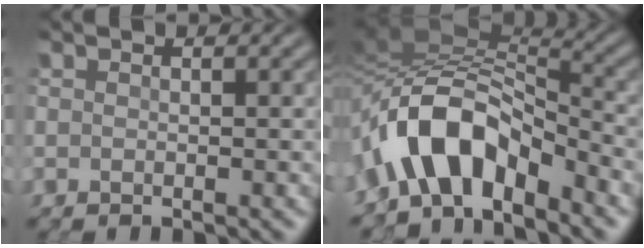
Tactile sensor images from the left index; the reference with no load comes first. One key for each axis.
{"total": 8.5, "fx": -3.8, "fy": 4.1, "fz": 6.4, "tx": -0.108, "ty": 0.019, "tz": -0.071}